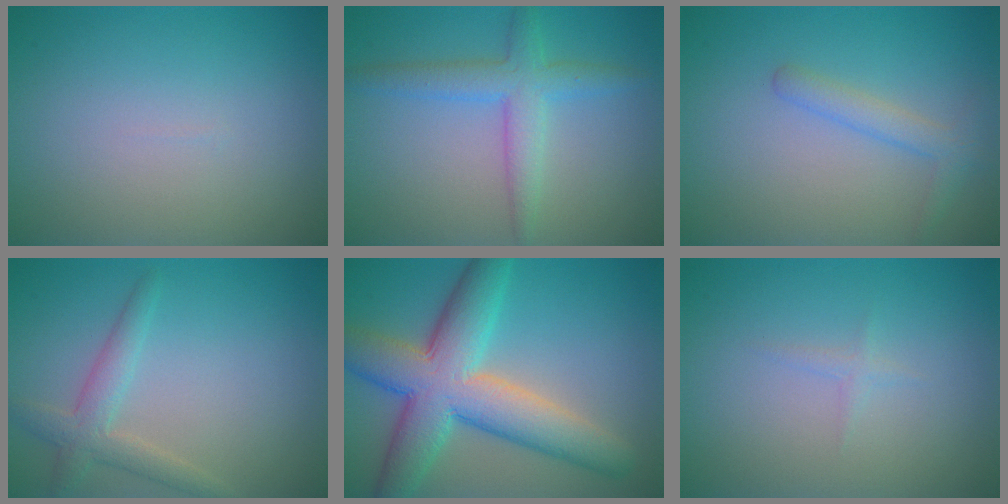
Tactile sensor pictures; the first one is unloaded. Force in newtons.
{"total": 3.7, "press": 3.7, "slide": 0.0}
{"total": 2.0, "press": 1.9, "slide": 0.1}
{"total": 2.8, "press": 2.8, "slide": 0.2}
{"total": 9.7, "press": 9.7, "slide": 0.4}
{"total": 0.7, "press": 0.7, "slide": 0.1}